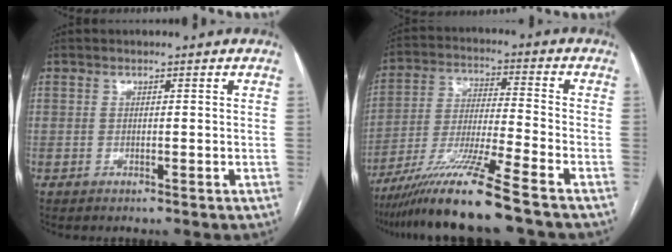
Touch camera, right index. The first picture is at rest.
{"total": 13.4, "force": [-10.3, -1.9, 8.3], "torque": [-0.155, -0.028, -0.187]}